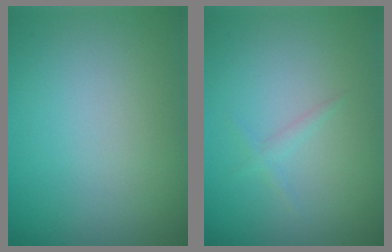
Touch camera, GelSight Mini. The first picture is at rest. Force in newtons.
{"total": 0.8, "press": 0.8, "slide": 0.0}